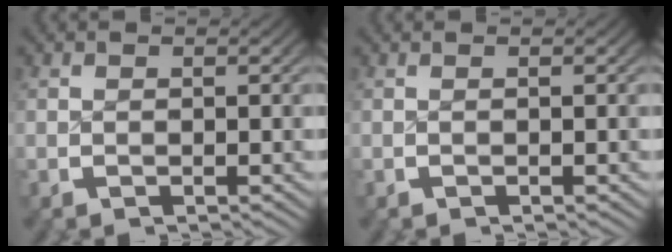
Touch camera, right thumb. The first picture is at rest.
{"total": 0.5, "force": [-0.1, -0.5, -0.2], "torque": [0.004, -0.001, 0.000]}